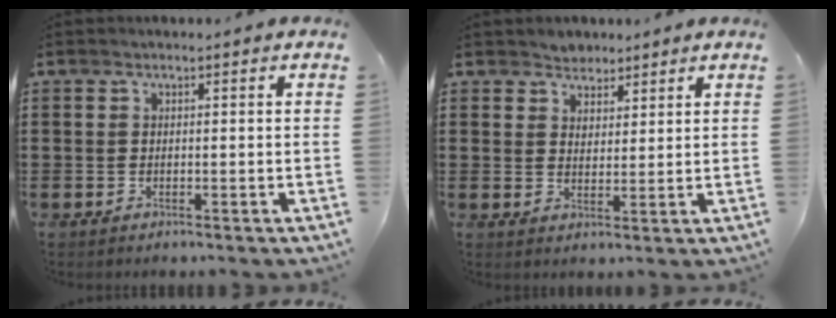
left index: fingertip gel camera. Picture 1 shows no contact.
{"total": 3.1, "force": [2.3, 2.0, -0.3], "torque": [-0.008, 0.007, 0.044]}